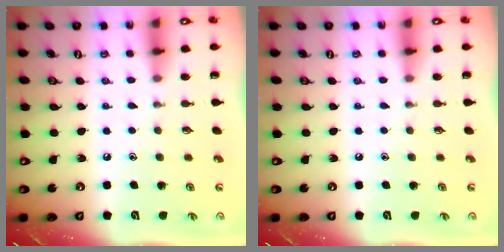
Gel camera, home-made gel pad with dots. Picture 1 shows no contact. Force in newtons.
{"total": 0.0}